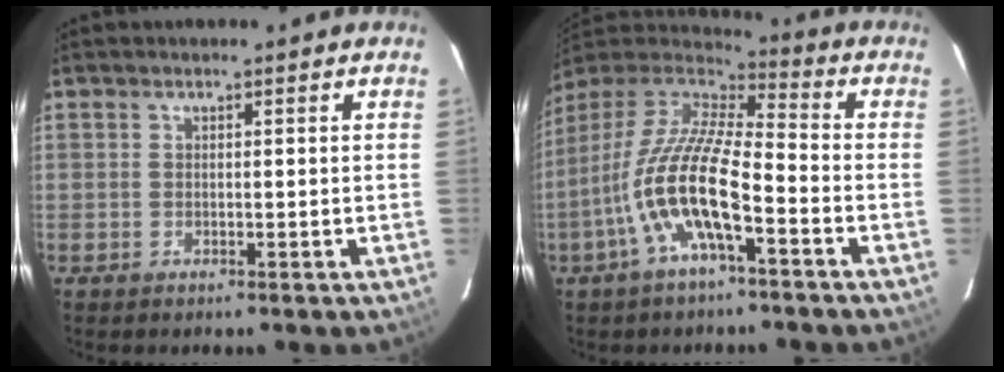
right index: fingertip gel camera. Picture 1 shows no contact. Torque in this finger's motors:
{"motor_torque": [1.57, -0.57, 1.05, 0.21]}